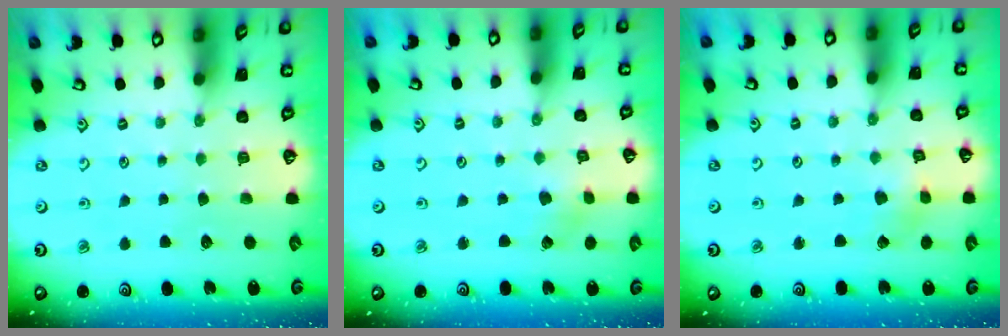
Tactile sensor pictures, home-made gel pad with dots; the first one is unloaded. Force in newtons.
{"total": 2.3, "press": 2.3, "slide": 0.4}
{"total": 2.6, "press": 2.6, "slide": 0.3}